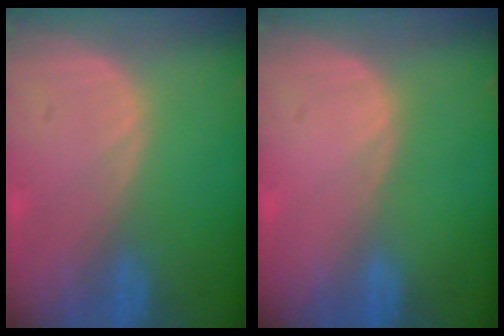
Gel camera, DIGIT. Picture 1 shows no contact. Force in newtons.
{"total": 0.0}